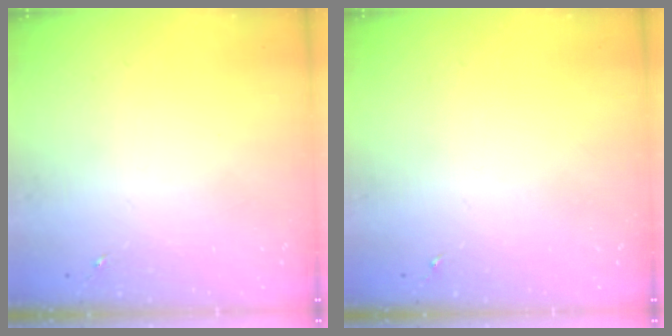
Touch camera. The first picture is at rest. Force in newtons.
{"total": 0.0}